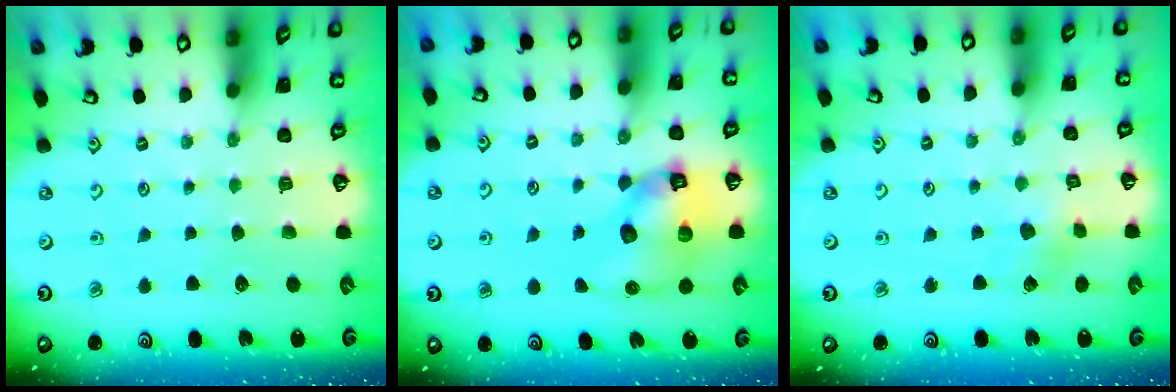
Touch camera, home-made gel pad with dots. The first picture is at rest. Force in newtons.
{"total": 11.8, "press": 11.7, "slide": 1.9}
{"total": 2.8, "press": 2.7, "slide": 0.8}